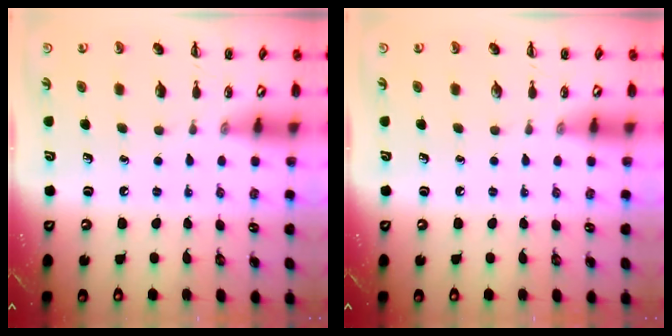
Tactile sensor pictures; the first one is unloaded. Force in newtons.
{"total": 0.0}